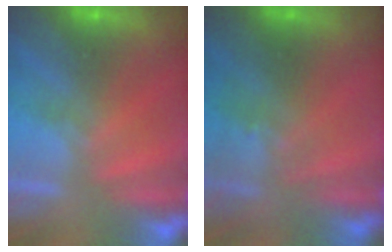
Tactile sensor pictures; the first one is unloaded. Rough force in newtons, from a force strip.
{"total": 2.9}